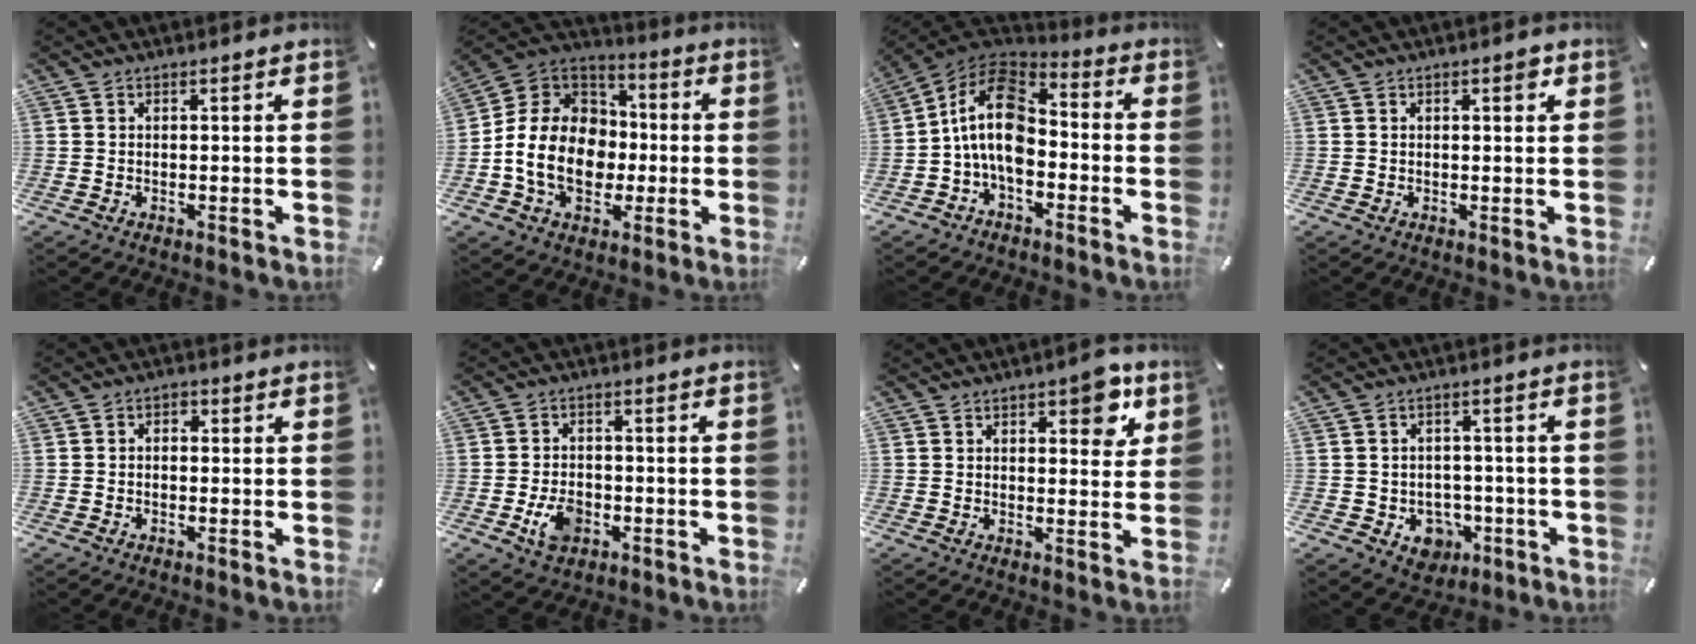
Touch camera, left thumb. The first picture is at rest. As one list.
[{"total": 16.6, "force": [-3.6, 13.3, 9.3], "torque": [-0.207, 0.022, -0.063]}, {"total": 14.4, "force": [-2.3, 9.2, 10.8], "torque": [-0.236, 0.016, -0.049]}, {"total": 1.9, "force": [0.6, 0.8, 1.7], "torque": [-0.018, 0.001, 0.005]}, {"total": 1.8, "force": [-0.7, 1.3, 1.0], "torque": [-0.019, 0.008, -0.015]}, {"total": 6.9, "force": [-2.4, 4.9, 4.3], "torque": [-0.086, 0.005, -0.045]}, {"total": 7.7, "force": [3.8, 3.6, 5.6], "torque": [-0.062, -0.015, 0.058]}, {"total": 6.5, "force": [-1.4, 5.9, 2.3], "torque": [-0.023, 0.006, -0.019]}]